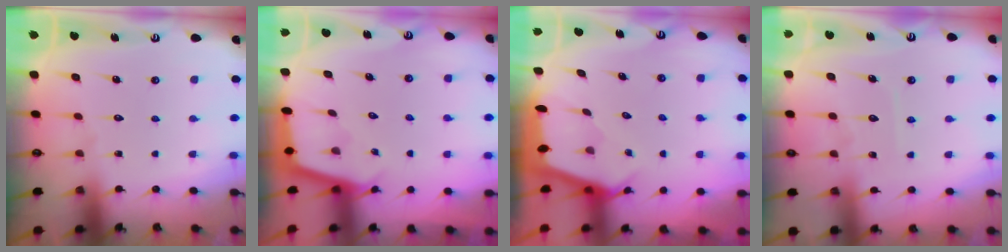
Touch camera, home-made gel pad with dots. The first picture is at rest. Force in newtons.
{"total": 2.2, "press": 2.2, "slide": 0.2}
{"total": 3.7, "press": 3.7, "slide": 0.3}
{"total": 5.5, "press": 5.5, "slide": 0.4}